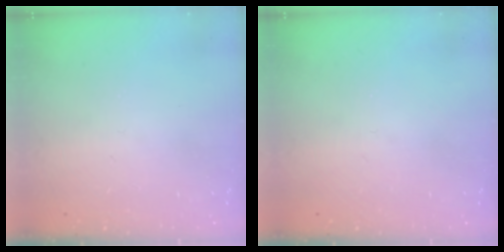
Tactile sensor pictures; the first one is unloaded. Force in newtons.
{"total": 0.0}